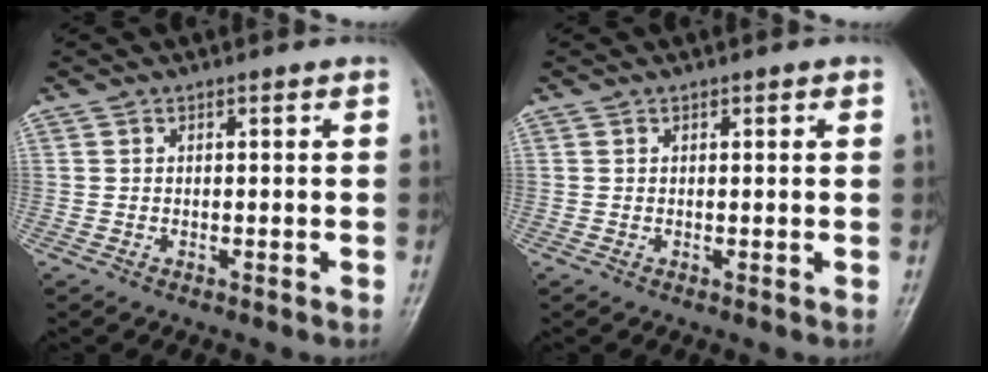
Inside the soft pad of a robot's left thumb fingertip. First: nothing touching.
{"total": 0.9, "force": [0.4, 0.3, 0.7], "torque": [-0.006, 0.001, 0.004]}